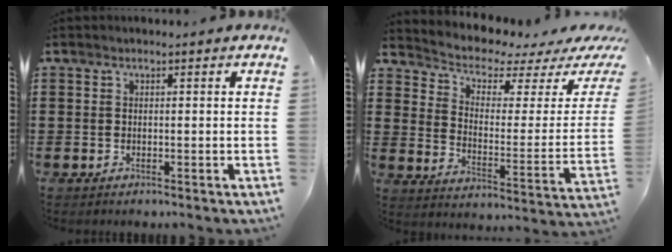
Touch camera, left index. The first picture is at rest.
{"total": 3.4, "force": [2.8, 1.1, 1.7], "torque": [-0.052, -0.028, 0.042]}